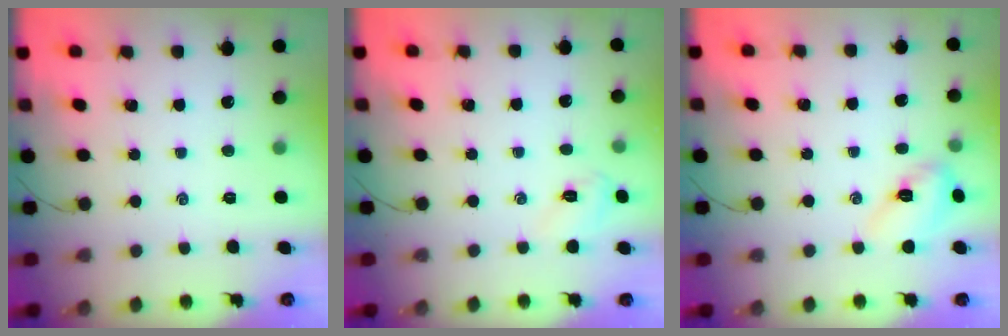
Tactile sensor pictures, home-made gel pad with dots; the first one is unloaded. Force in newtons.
{"total": 3.6, "press": 3.5, "slide": 1.0}
{"total": 7.1, "press": 7.1, "slide": 0.1}